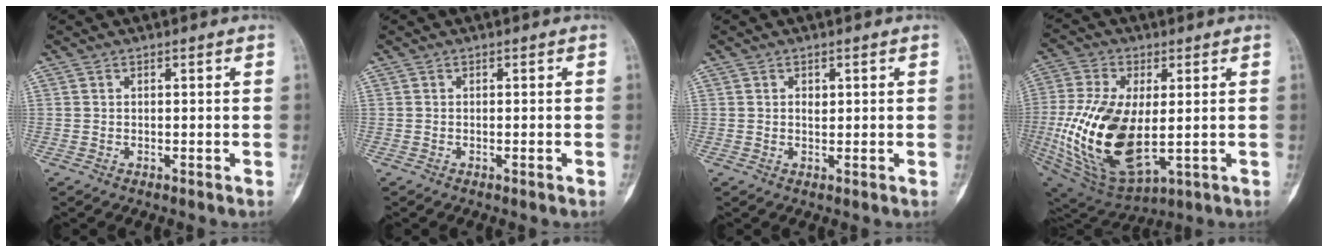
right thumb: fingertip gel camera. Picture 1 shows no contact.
{"total": 0.7, "force": [-0.3, 0.0, 0.6], "torque": [-0.013, -0.001, -0.002]}
{"total": 1.3, "force": [0.4, 0.9, 0.8], "torque": [-0.009, -0.001, 0.007]}
{"total": 21.8, "force": [-1.2, 11.4, 18.6], "torque": [-0.385, -0.019, 0.003]}